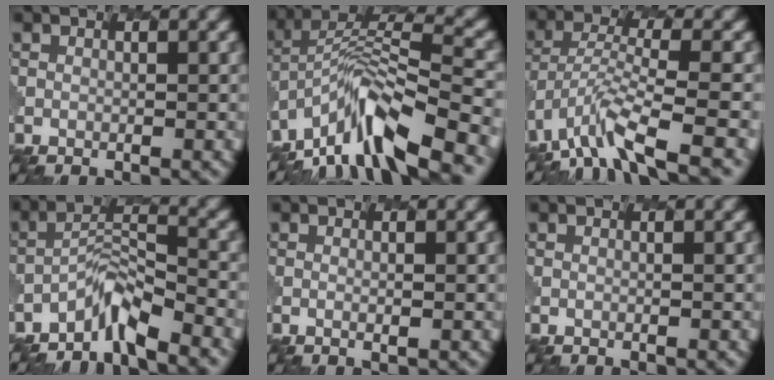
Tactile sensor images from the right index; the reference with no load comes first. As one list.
[{"total": 9.7, "force": [-6.3, 2.8, 6.8], "torque": [-0.121, 0.023, -0.126]}, {"total": 6.7, "force": [-4.5, 1.8, 4.6], "torque": [-0.102, 0.000, -0.095]}, {"total": 3.9, "force": [-3.5, 0.4, 1.7], "torque": [-0.043, 0.007, -0.075]}, {"total": 0.8, "force": [0.3, 0.2, 0.7], "torque": [0.001, 0.000, -0.004]}, {"total": 0.0}]